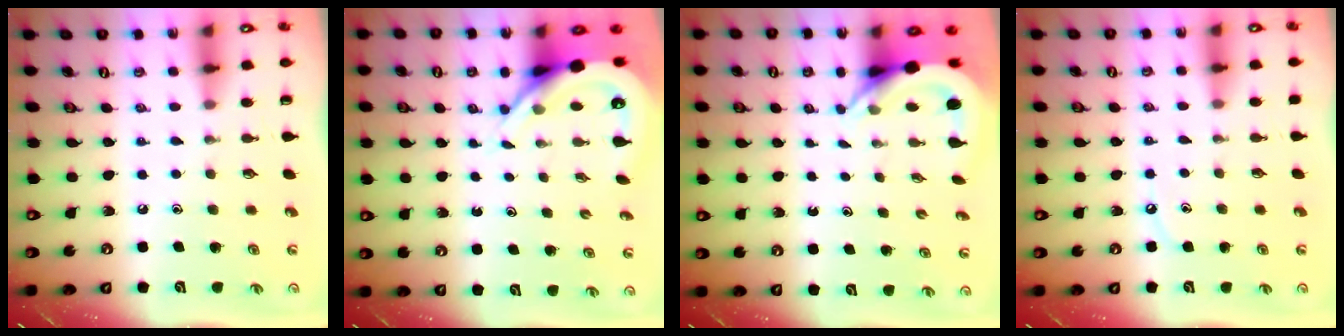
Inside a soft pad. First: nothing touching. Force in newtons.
{"total": 6.4, "press": 6.3, "slide": 0.8}
{"total": 4.8, "press": 4.8, "slide": 0.4}
{"total": 3.8, "press": 3.8, "slide": 0.5}